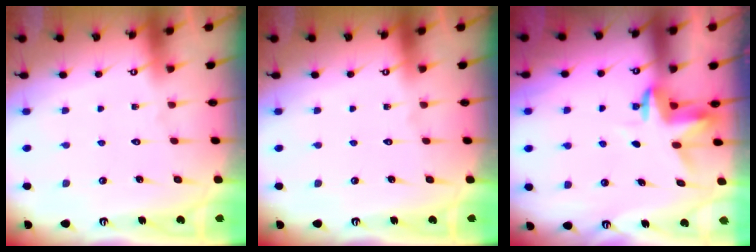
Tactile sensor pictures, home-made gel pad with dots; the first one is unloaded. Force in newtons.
{"total": 0.0}
{"total": 3.6, "press": 3.6, "slide": 0.2}